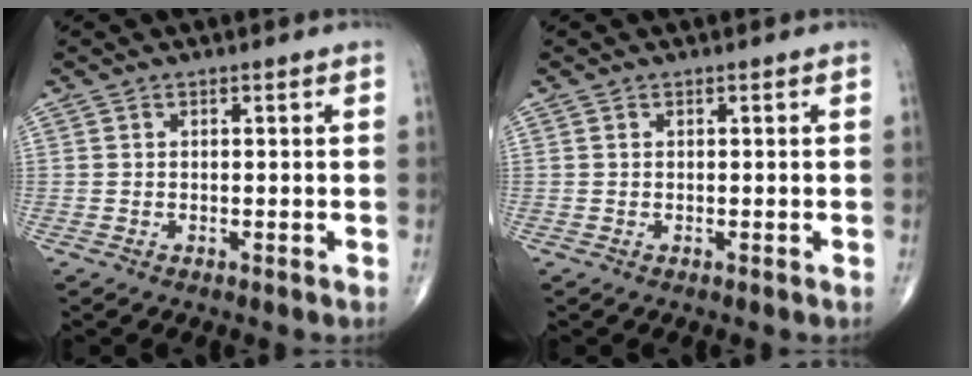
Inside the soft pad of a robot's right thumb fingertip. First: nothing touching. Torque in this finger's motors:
{"motor_torque": [0.82, 1.29, 0.17, 0.02, -0.02]}